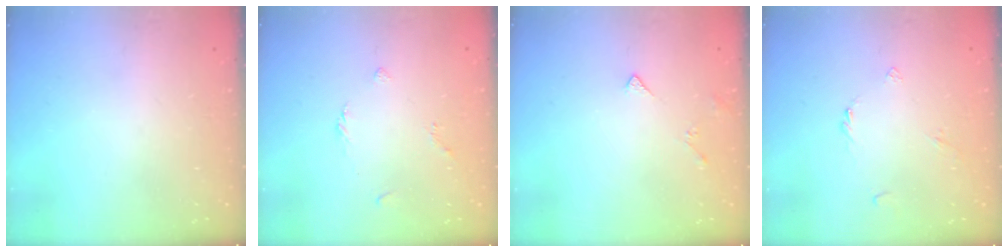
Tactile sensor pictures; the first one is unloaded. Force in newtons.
{"total": 2.1, "press": 2.0, "slide": 0.6}
{"total": 3.8, "press": 3.7, "slide": 0.7}
{"total": 2.4, "press": 2.4, "slide": 0.5}